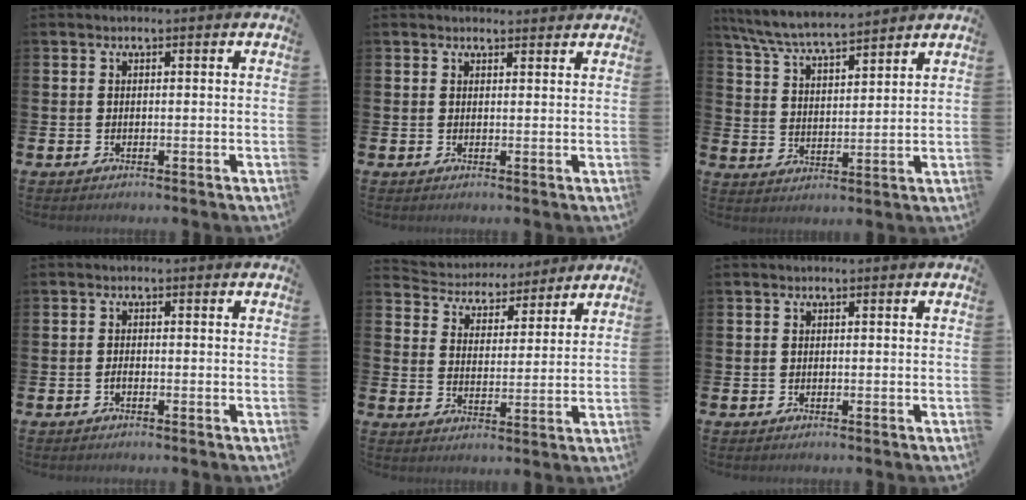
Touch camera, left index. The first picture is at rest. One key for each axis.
{"total": 1.3, "fx": 1.2, "fy": 0.3, "fz": 0.1, "tx": 0.007, "ty": -0.003, "tz": 0.021}
{"total": 6.7, "fx": 6.4, "fy": 0.4, "fz": 1.9, "tx": -0.065, "ty": -0.035, "tz": 0.115}
{"total": 0.7, "fx": -0.5, "fy": 0.2, "fz": 0.5, "tx": -0.012, "ty": -0.004, "tz": -0.008}
{"total": 4.6, "fx": 4.3, "fy": 1.6, "fz": -0.3, "tx": -0.027, "ty": -0.035, "tz": 0.072}
{"total": 0.0}